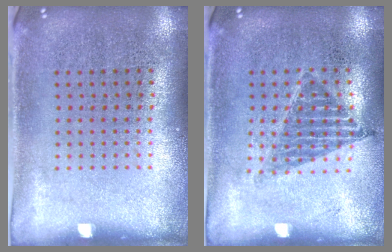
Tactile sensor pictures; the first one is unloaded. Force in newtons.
{"total": 1.0, "press": 0.8, "slide": 0.5}